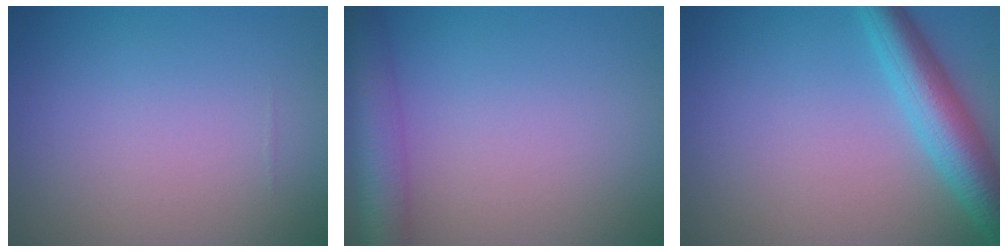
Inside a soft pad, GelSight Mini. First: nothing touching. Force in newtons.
{"total": 5.1, "press": 5.1, "slide": 0.2}
{"total": 5.4, "press": 5.4, "slide": 0.2}